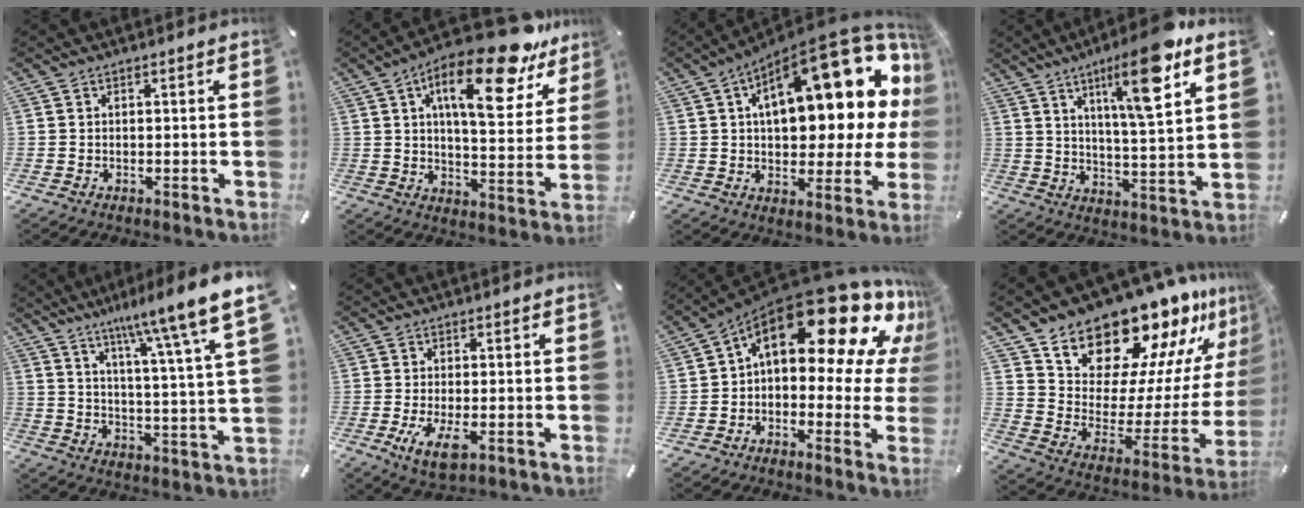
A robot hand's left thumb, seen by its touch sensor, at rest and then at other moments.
{"total": 21.3, "force": [12.8, 7.6, 15.2], "torque": [-0.235, -0.071, 0.202]}
{"total": 23.5, "force": [9.3, 10.4, 18.8], "torque": [-0.257, -0.061, 0.150]}
{"total": 15.1, "force": [8.5, 2.8, 12.1], "torque": [-0.193, -0.034, 0.129]}
{"total": 13.3, "force": [9.8, 1.1, 9.0], "torque": [-0.145, -0.070, 0.155]}
{"total": 6.3, "force": [-1.7, 2.3, 5.7], "torque": [-0.117, -0.020, -0.029]}
{"total": 23.2, "force": [11.8, 11.0, 16.7], "torque": [-0.260, -0.093, 0.200]}
{"total": 18.5, "force": [17.1, 6.6, 2.5], "torque": [-0.036, -0.169, 0.297]}